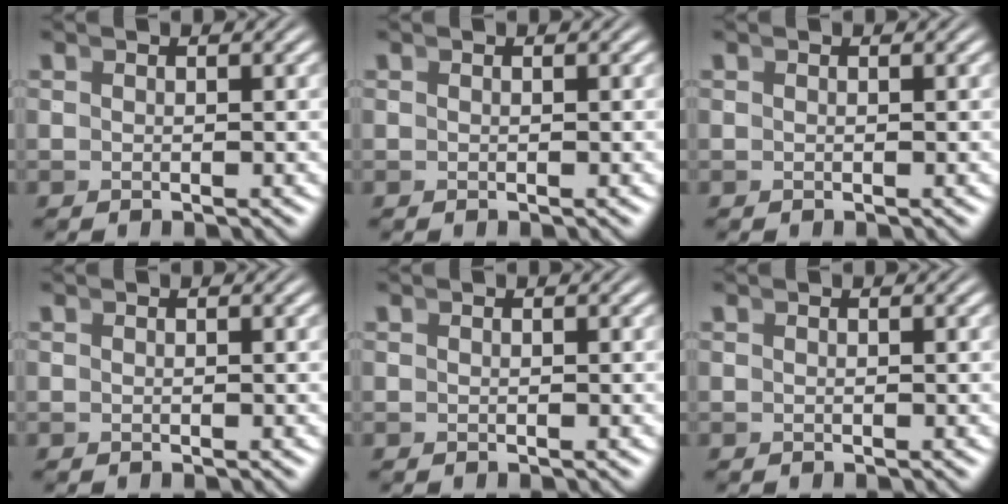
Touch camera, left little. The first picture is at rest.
{"total": 0.0}
{"total": 0.0}
{"total": 0.0}
{"total": 0.0}
{"total": 0.0}